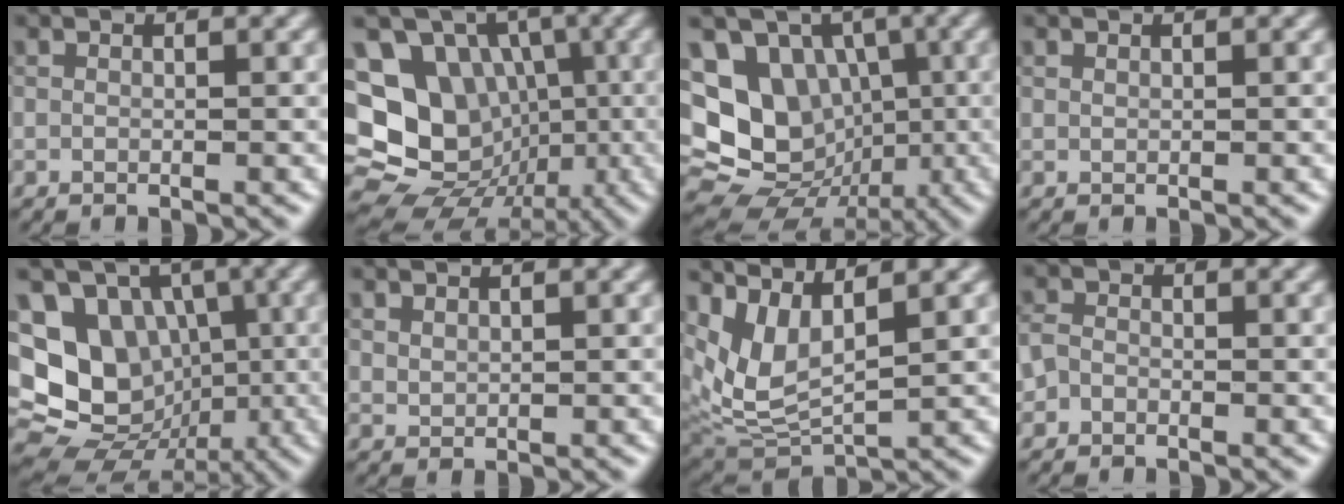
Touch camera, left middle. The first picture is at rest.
{"total": 17.8, "force": [-1.0, 15.8, 8.2], "torque": [-0.171, 0.019, -0.030]}
{"total": 15.4, "force": [0.4, 13.5, 7.5], "torque": [-0.158, 0.026, -0.005]}
{"total": 0.0}
{"total": 16.1, "force": [0.2, 14.1, 7.7], "torque": [-0.162, 0.026, -0.010]}
{"total": 0.9, "force": [0.7, 0.5, 0.3], "torque": [-0.010, 0.000, 0.020]}
{"total": 5.3, "force": [2.7, 2.2, 4.0], "torque": [-0.103, -0.012, 0.063]}
{"total": 1.3, "force": [-0.7, 0.9, 0.4], "torque": [-0.005, 0.003, -0.020]}